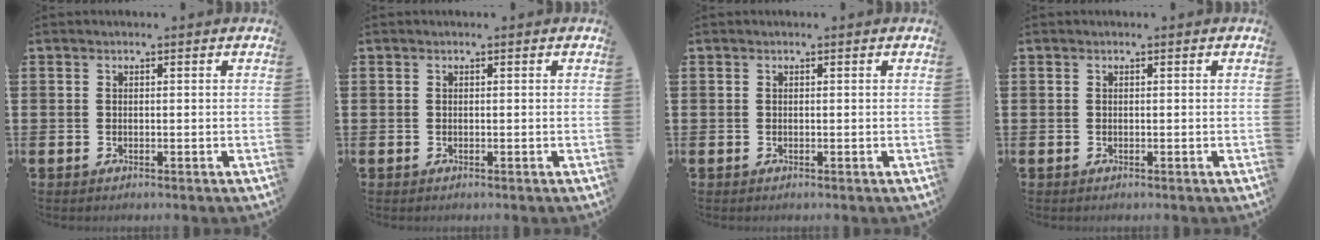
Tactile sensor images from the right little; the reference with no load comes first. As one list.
[{"total": 0.0}, {"total": 0.0}, {"total": 0.0}]